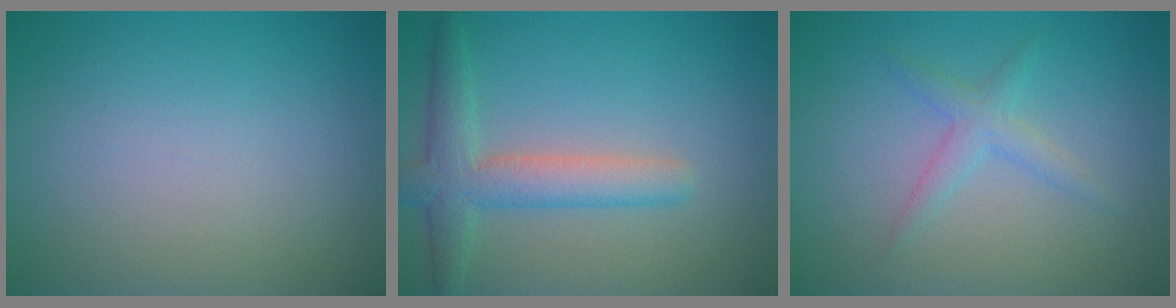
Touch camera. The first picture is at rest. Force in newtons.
{"total": 4.1, "press": 4.1, "slide": 0.2}
{"total": 1.8, "press": 1.8, "slide": 0.1}